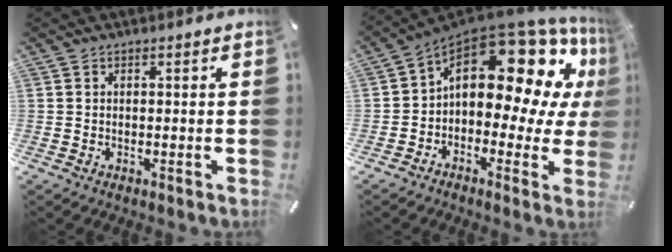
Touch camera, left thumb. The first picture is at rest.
{"total": 19.9, "force": [7.7, 10.5, 15.0], "torque": [-0.220, -0.061, 0.127]}